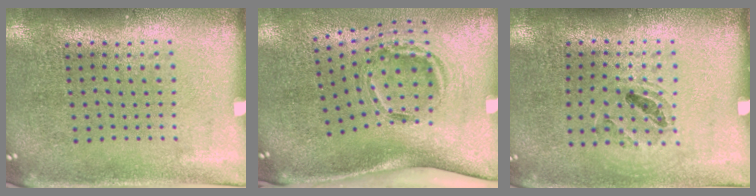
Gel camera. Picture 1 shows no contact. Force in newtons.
{"total": 2.0, "press": 1.3, "slide": 1.5}
{"total": 0.9, "press": 0.9, "slide": 0.1}